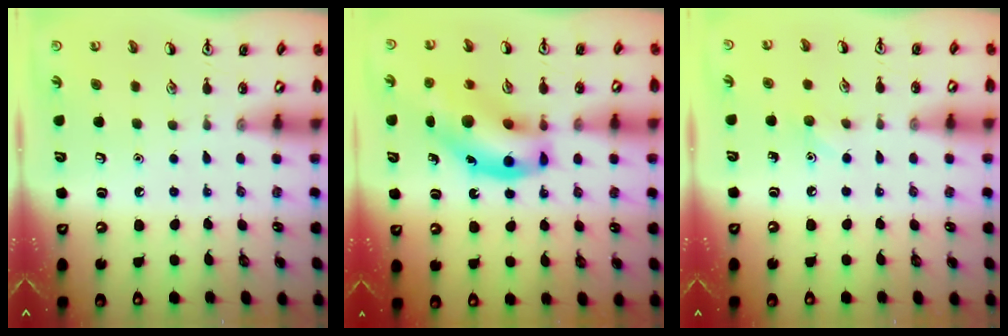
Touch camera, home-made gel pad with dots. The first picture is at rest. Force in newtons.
{"total": 17.3, "press": 17.0, "slide": 3.2}
{"total": 4.7, "press": 4.4, "slide": 1.6}